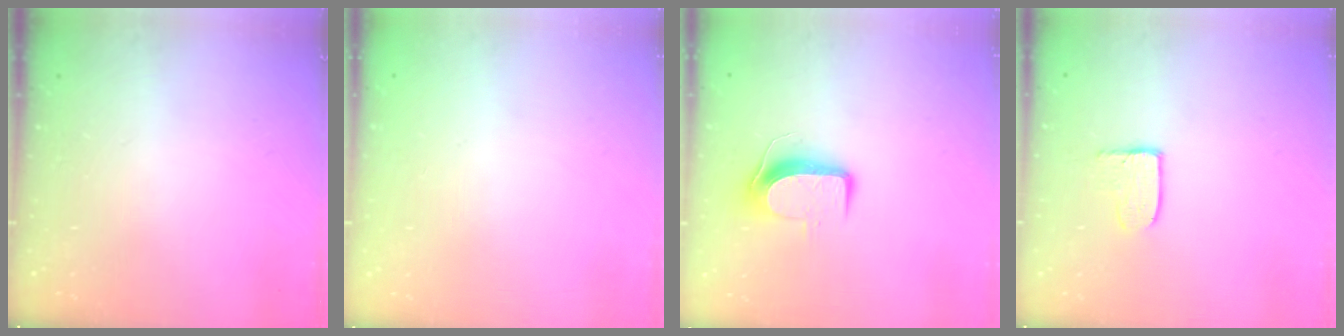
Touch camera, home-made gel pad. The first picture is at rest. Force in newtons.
{"total": 0.0}
{"total": 8.7, "press": 8.6, "slide": 0.5}
{"total": 3.9, "press": 3.9, "slide": 0.4}